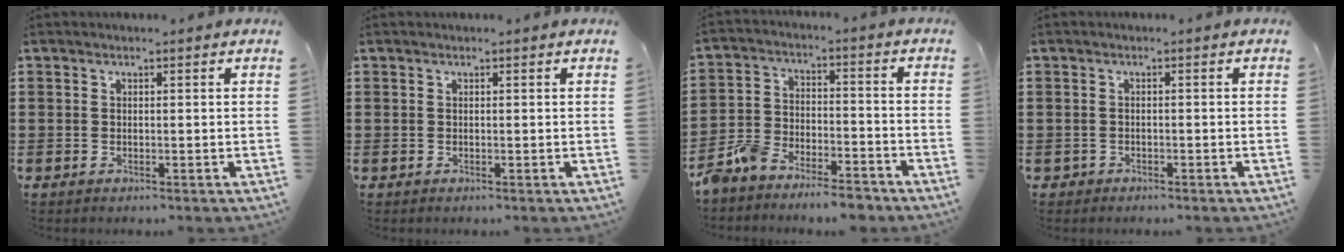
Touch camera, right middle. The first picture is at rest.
{"total": 0.0}
{"total": 7.7, "force": [-7.4, 1.1, 1.5], "torque": [-0.051, 0.008, -0.152]}
{"total": 0.9, "force": [-0.7, 0.4, -0.2], "torque": [0.001, 0.001, -0.017]}